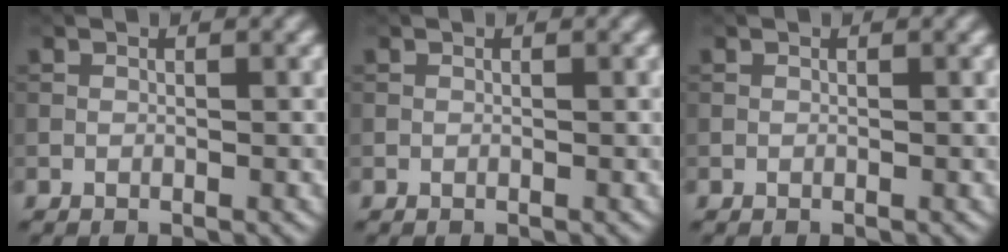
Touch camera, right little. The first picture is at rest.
{"total": 0.0}
{"total": 0.0}